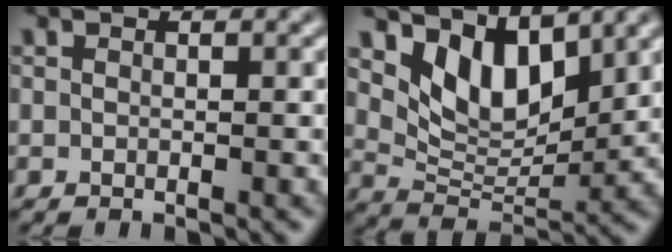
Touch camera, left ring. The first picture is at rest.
{"total": 6.0, "force": [3.8, 3.1, 3.4], "torque": [-0.069, -0.015, 0.065]}